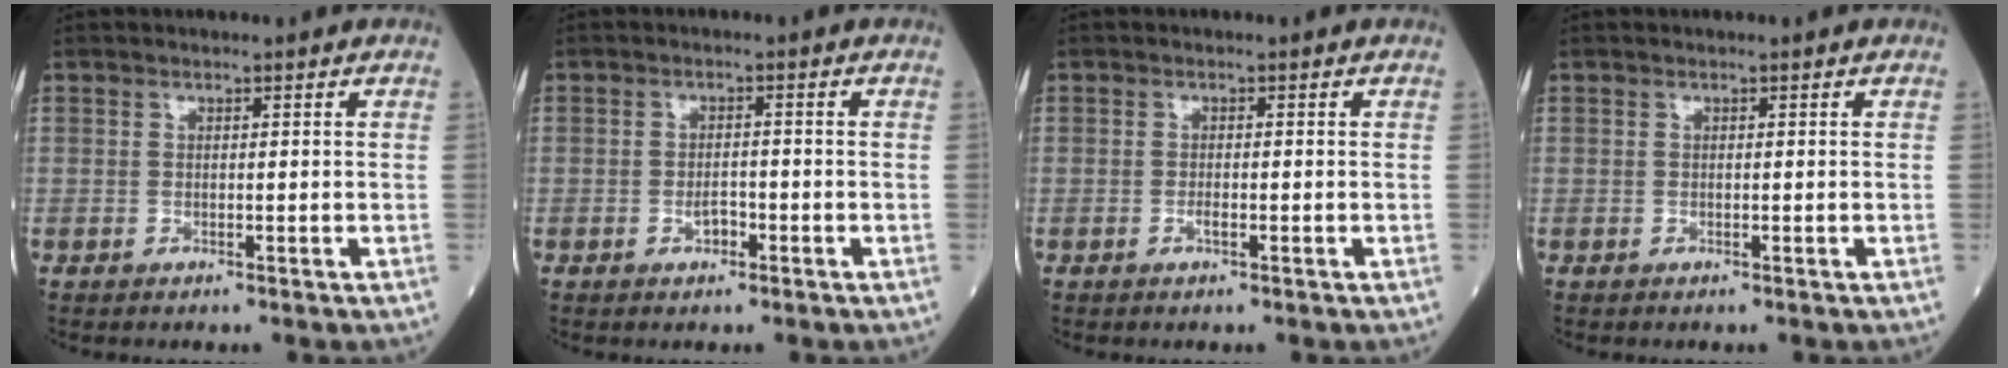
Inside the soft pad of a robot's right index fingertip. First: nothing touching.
{"total": 2.0, "force": [-0.9, 1.0, 1.4], "torque": [-0.020, 0.004, -0.015]}
{"total": 0.9, "force": [-0.4, 0.2, 0.8], "torque": [-0.016, 0.000, -0.009]}
{"total": 0.0}